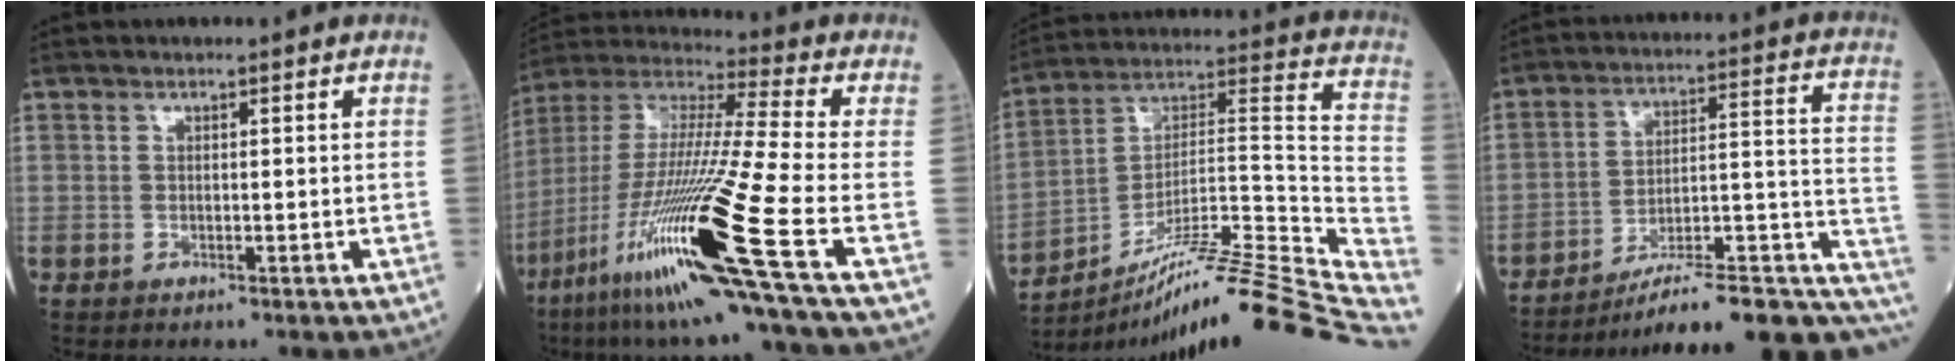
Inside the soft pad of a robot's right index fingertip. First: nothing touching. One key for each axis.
{"total": 24.7, "fx": -10.8, "fy": -0.8, "fz": 22.2, "tx": -0.446, "ty": -0.053, "tz": -0.207}
{"total": 28.1, "fx": -22.5, "fy": -0.6, "fz": 16.8, "tx": -0.178, "ty": 0.011, "tz": -0.346}
{"total": 21.2, "fx": -15.2, "fy": 3.8, "fz": 14.4, "tx": -0.127, "ty": 0.039, "tz": -0.215}